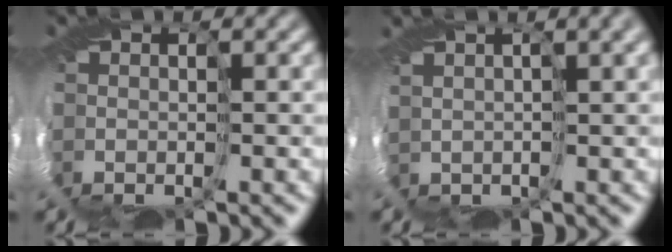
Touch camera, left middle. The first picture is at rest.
{"total": 2.4, "force": [2.0, -0.9, 0.9], "torque": [-0.005, 0.017, 0.023]}